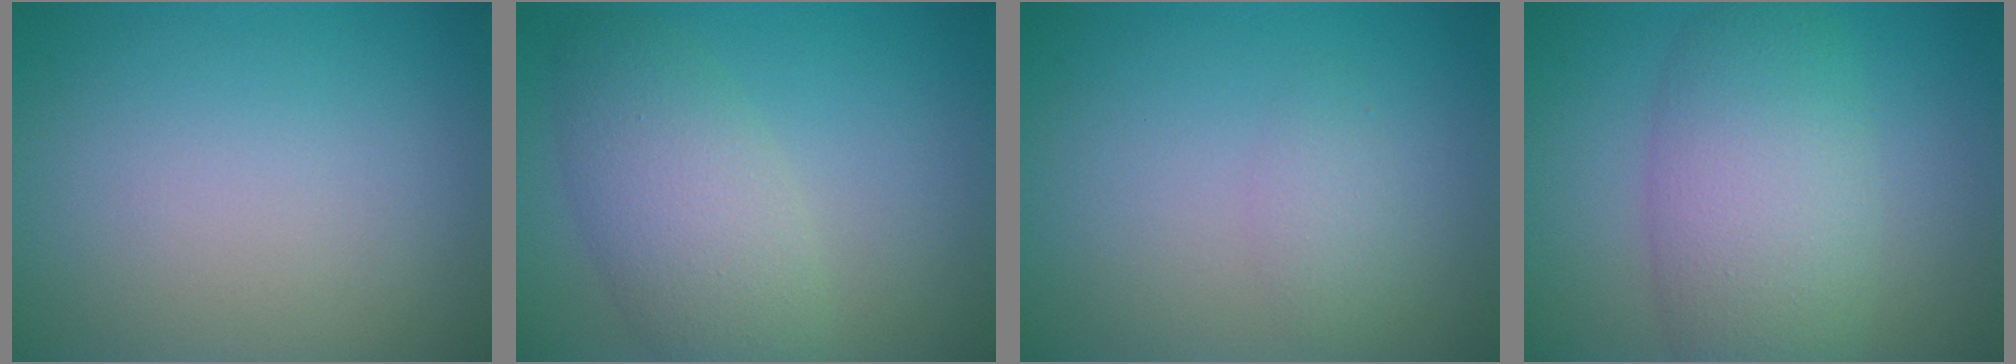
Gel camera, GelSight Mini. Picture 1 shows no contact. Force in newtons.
{"total": 5.3, "press": 5.3, "slide": 0.3}
{"total": 1.4, "press": 1.4, "slide": 0.1}
{"total": 7.3, "press": 7.3, "slide": 0.2}